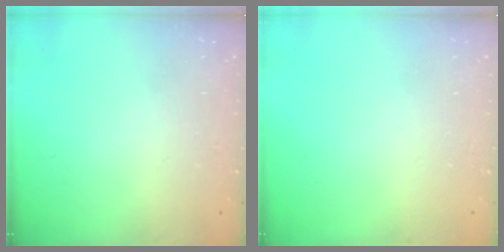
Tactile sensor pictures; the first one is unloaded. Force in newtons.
{"total": 0.0}